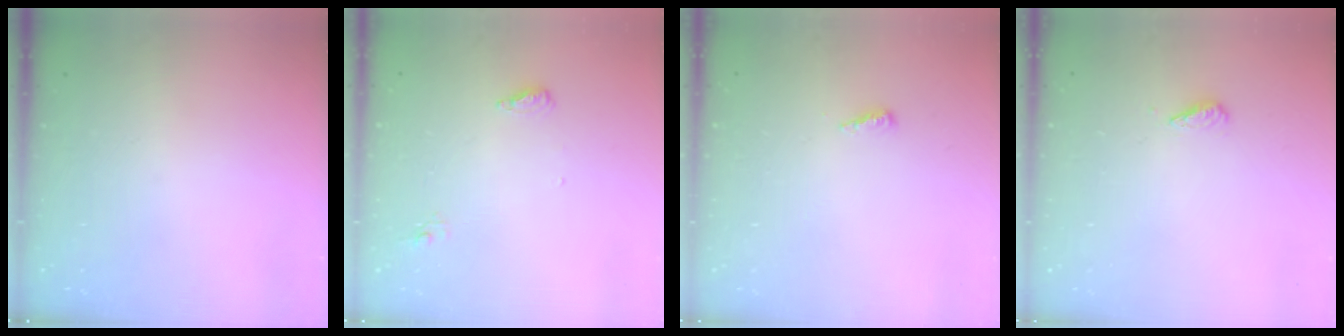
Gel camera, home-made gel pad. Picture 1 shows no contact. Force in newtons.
{"total": 6.5, "press": 6.4, "slide": 1.1}
{"total": 3.1, "press": 3.1, "slide": 0.3}
{"total": 3.0, "press": 2.9, "slide": 0.6}